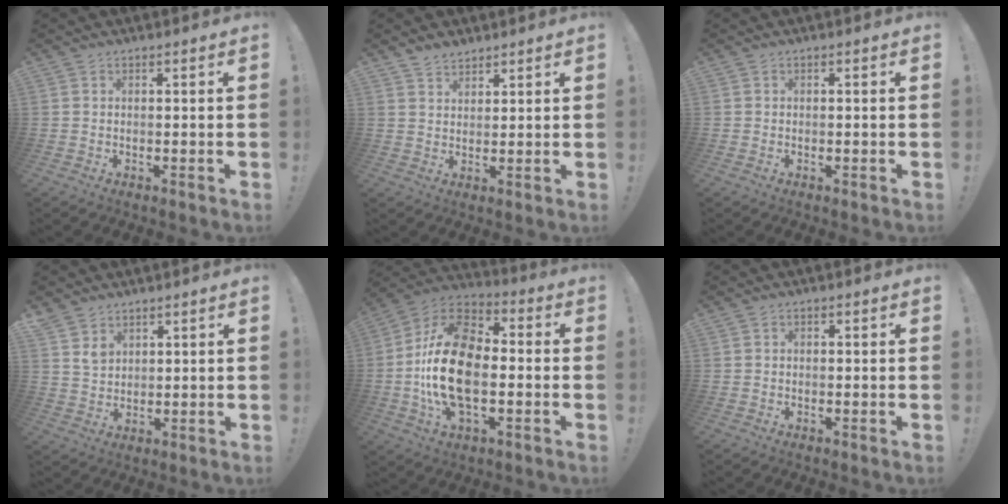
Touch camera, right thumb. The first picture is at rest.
{"total": 3.7, "force": [3.3, 1.5, 0.6], "torque": [-0.007, -0.023, 0.061]}
{"total": 0.0}
{"total": 5.4, "force": [3.7, 3.8, 1.2], "torque": [-0.017, -0.024, 0.072]}
{"total": 22.6, "force": [-2.3, 13.3, 18.1], "torque": [-0.338, 0.023, -0.030]}
{"total": 0.8, "force": [-0.5, 0.4, 0.4], "torque": [-0.005, 0.001, -0.009]}